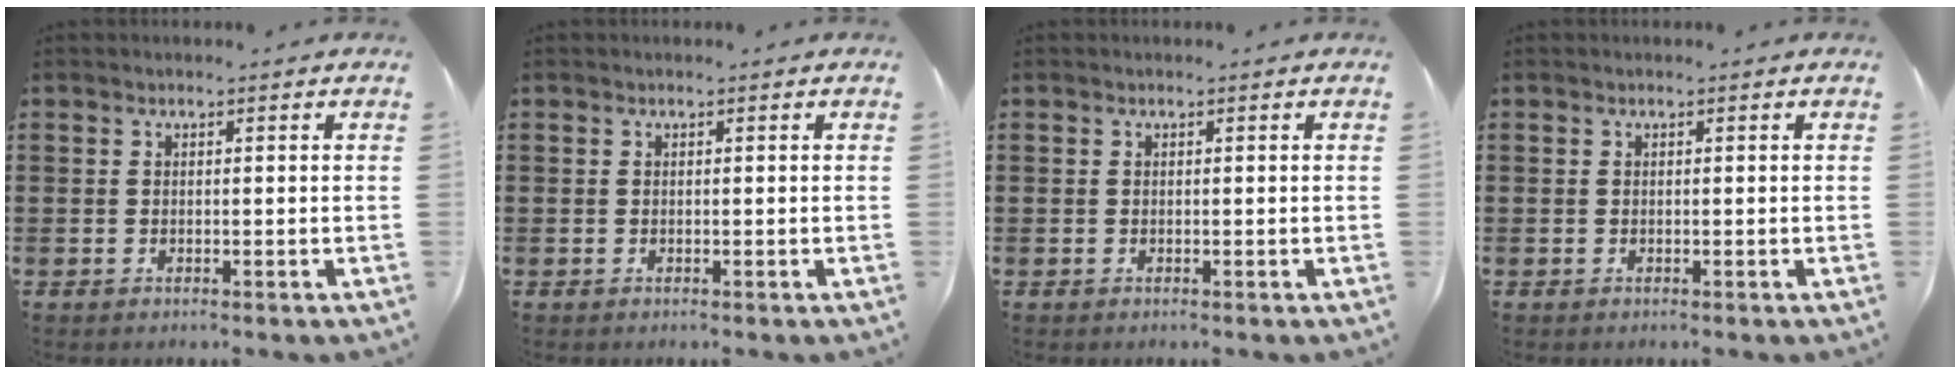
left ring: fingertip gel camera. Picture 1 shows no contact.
{"total": 0.0}
{"total": 0.0}
{"total": 0.0}